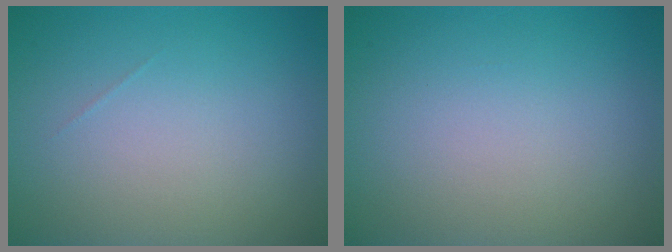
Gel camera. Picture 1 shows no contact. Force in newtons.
{"total": 0.0}